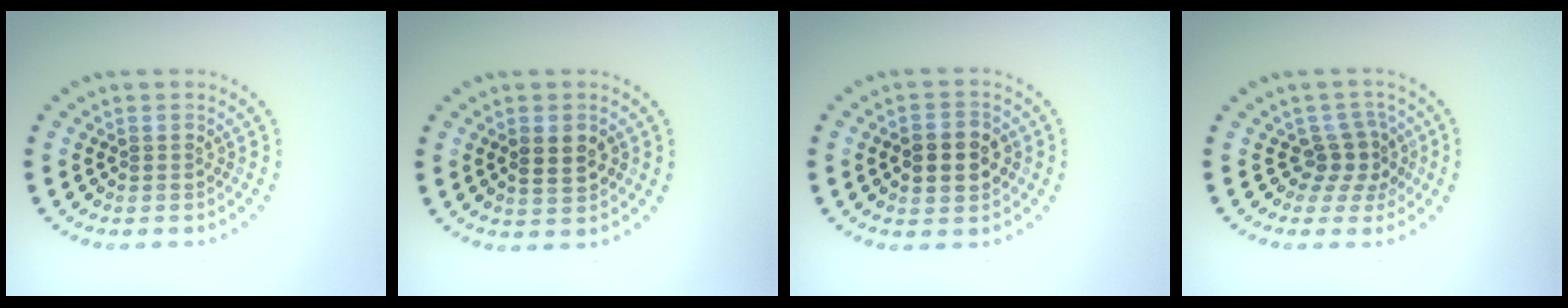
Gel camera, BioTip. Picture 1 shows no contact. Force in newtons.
{"total": 2.6, "press": 2.6, "slide": 0.1}
{"total": 4.1, "press": 4.1, "slide": 0.1}
{"total": 2.7, "press": 1.9, "slide": 2.0}